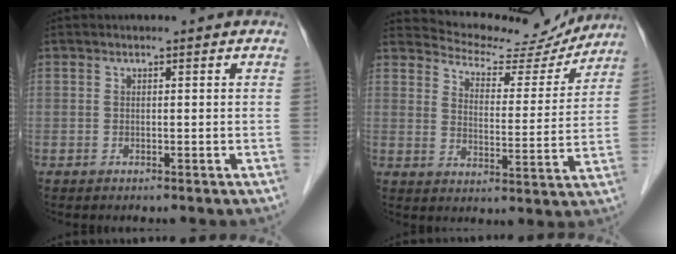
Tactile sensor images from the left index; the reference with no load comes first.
{"total": 14.1, "force": [13.7, 2.9, 2.0], "torque": [-0.025, -0.012, 0.180]}